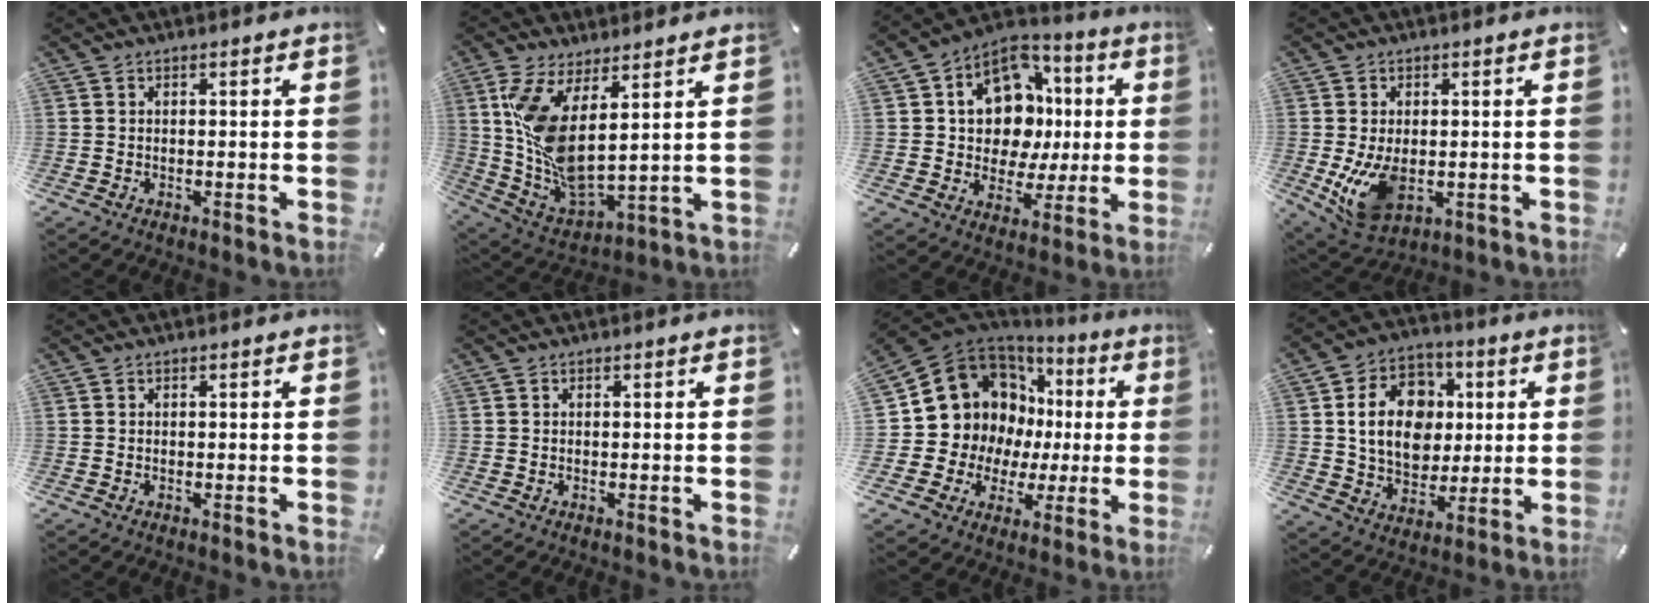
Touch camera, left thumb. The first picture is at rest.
{"total": 12.4, "force": [5.2, 4.5, 10.3], "torque": [-0.224, -0.054, 0.095]}
{"total": 14.3, "force": [2.0, 12.1, 7.3], "torque": [-0.120, -0.018, 0.047]}
{"total": 9.4, "force": [-0.9, 6.3, 6.9], "torque": [-0.136, -0.008, -0.010]}
{"total": 0.0}
{"total": 0.0}
{"total": 14.0, "force": [5.1, 12.2, 4.7], "torque": [-0.088, -0.058, 0.110]}
{"total": 15.3, "force": [2.4, 12.6, 8.3], "torque": [-0.146, 0.012, 0.049]}